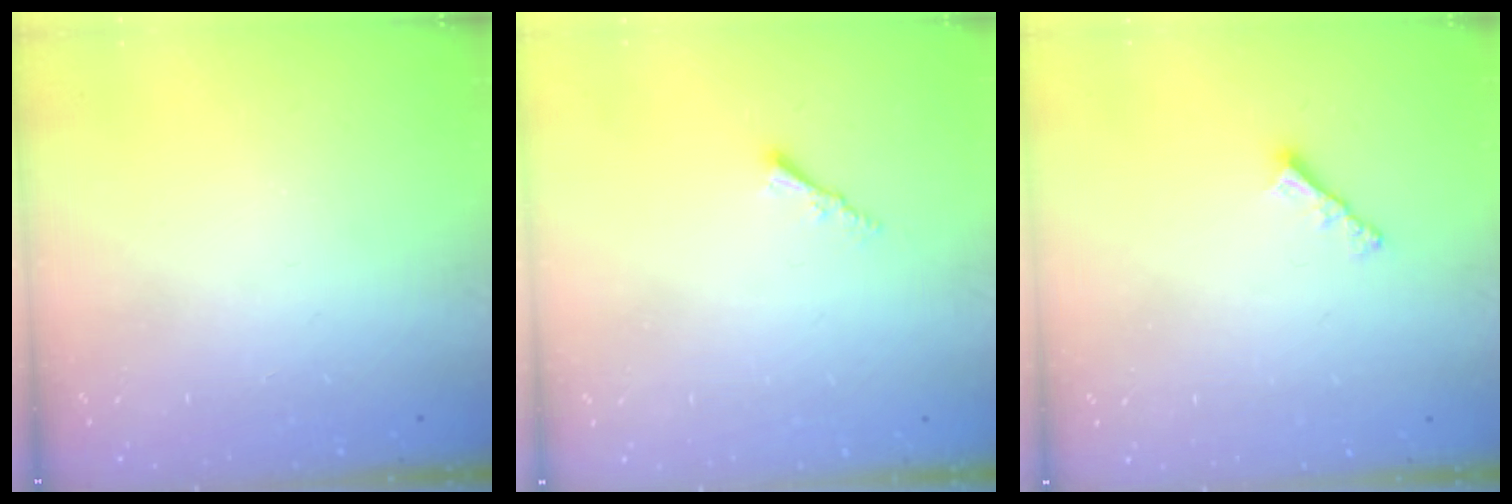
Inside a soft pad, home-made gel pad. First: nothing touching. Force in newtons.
{"total": 2.0, "press": 2.0, "slide": 0.3}
{"total": 2.9, "press": 2.9, "slide": 0.3}